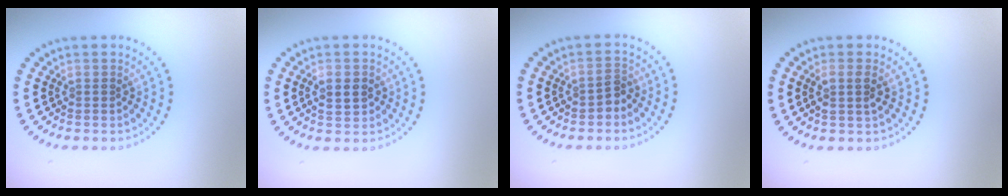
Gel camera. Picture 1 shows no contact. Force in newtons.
{"total": 1.9, "press": 1.9, "slide": 0.1}
{"total": 1.4, "press": 1.2, "slide": 0.7}
{"total": 1.7, "press": 1.5, "slide": 0.8}